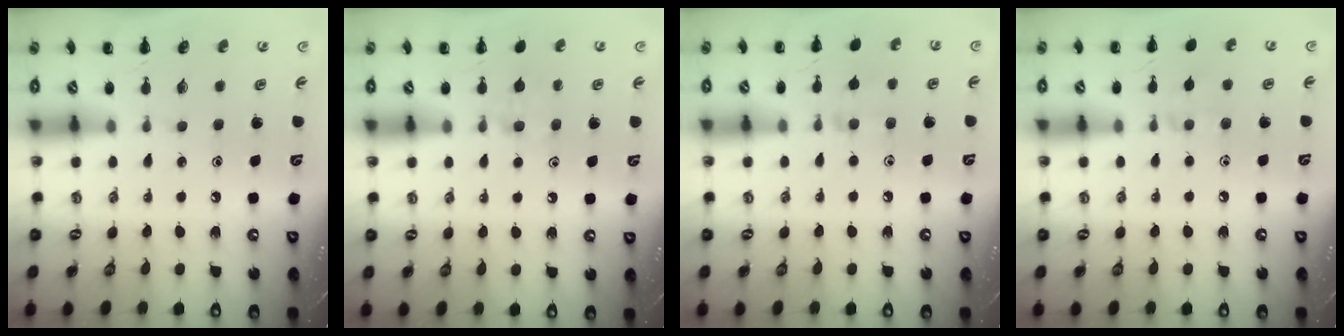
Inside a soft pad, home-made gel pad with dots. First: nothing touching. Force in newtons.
{"total": 7.5, "press": 7.3, "slide": 2.0}
{"total": 6.6, "press": 6.3, "slide": 2.0}
{"total": 5.7, "press": 5.6, "slide": 1.5}